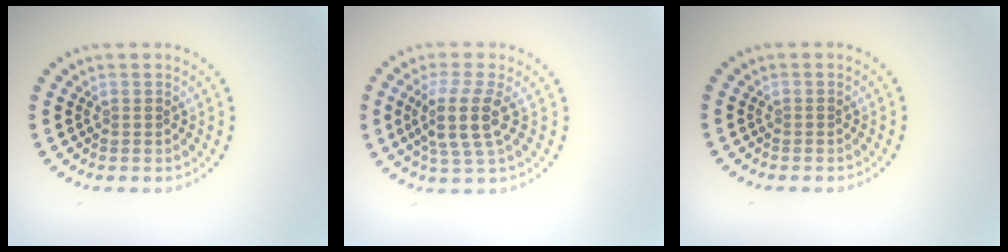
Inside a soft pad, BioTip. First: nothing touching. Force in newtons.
{"total": 3.8, "press": 3.1, "slide": 2.3}
{"total": 0.0}